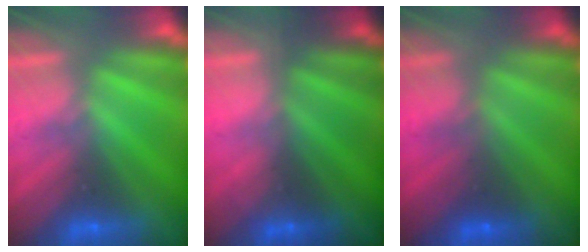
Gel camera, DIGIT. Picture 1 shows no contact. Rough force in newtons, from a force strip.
{"total": 1.5}
{"total": 1.9}